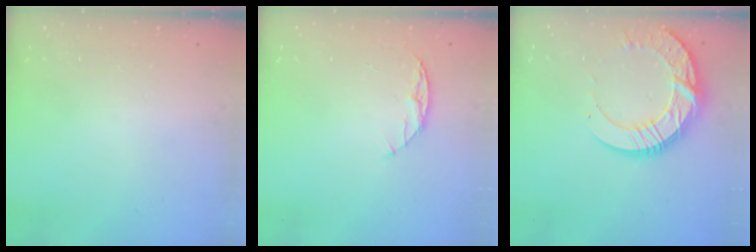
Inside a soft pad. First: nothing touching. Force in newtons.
{"total": 6.1, "press": 6.0, "slide": 0.7}
{"total": 17.2, "press": 17.1, "slide": 1.6}